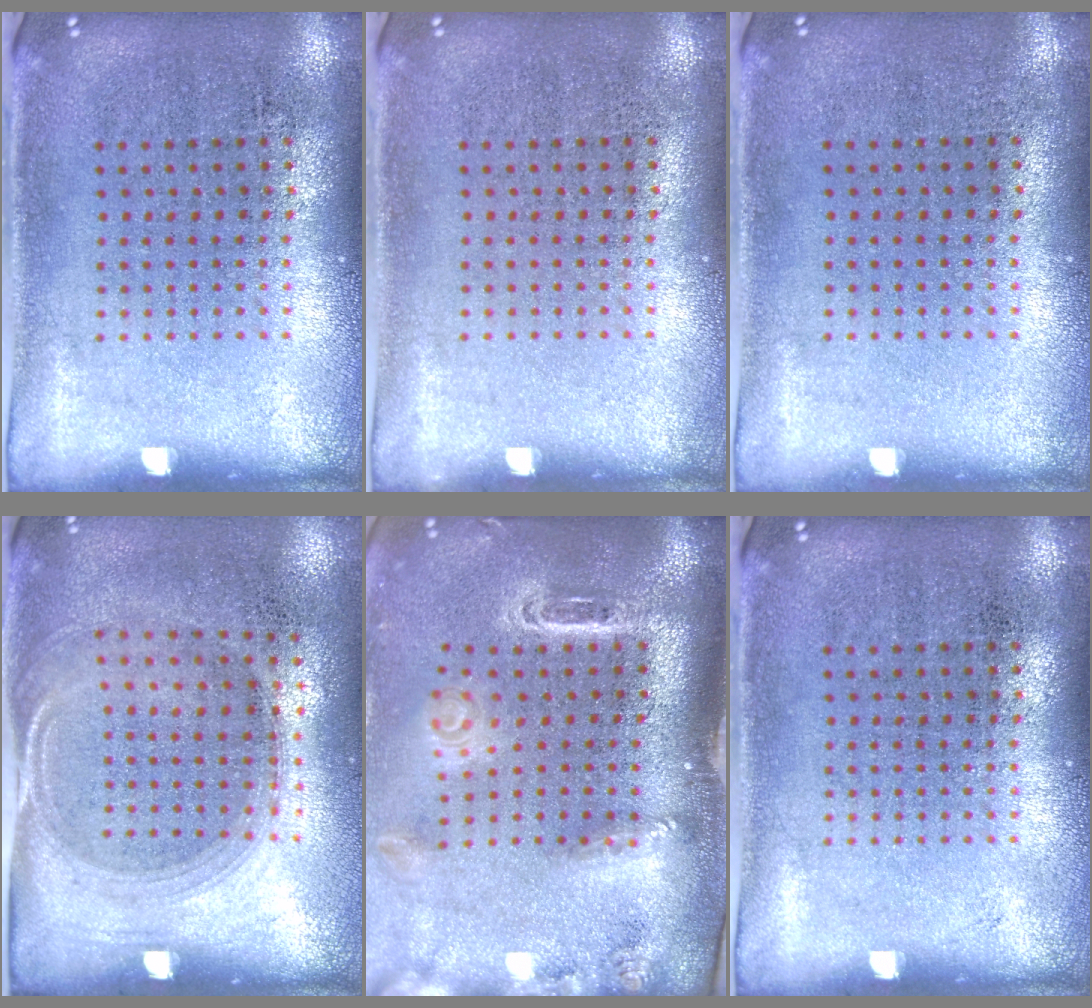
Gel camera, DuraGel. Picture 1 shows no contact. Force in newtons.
{"total": 0.0}
{"total": 0.0}
{"total": 1.5, "press": 1.3, "slide": 0.7}
{"total": 2.9, "press": 2.1, "slide": 2.1}
{"total": 0.0}